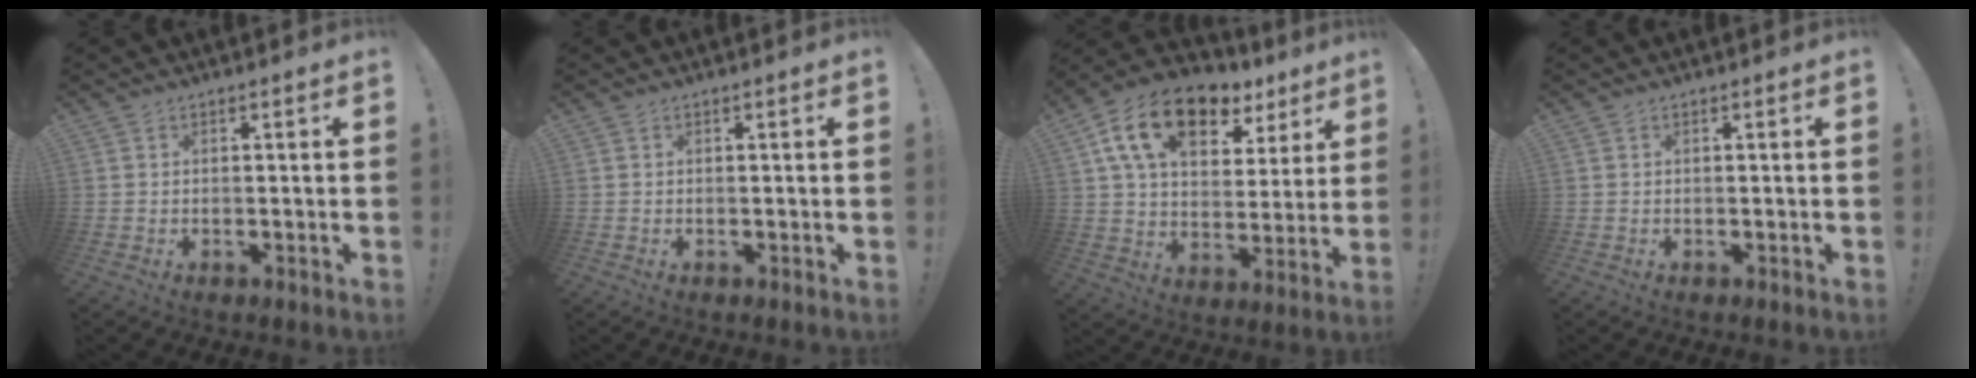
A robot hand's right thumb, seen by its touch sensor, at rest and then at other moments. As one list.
[{"total": 0.0}, {"total": 17.7, "force": [10.1, 10.1, 10.5], "torque": [-0.184, -0.043, 0.183]}, {"total": 0.0}]